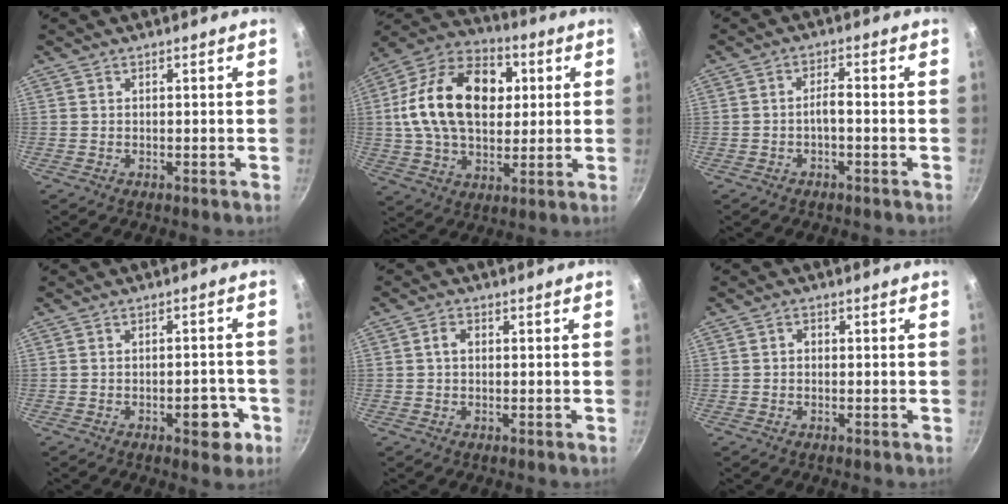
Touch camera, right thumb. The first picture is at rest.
{"total": 22.9, "force": [3.7, 15.5, 16.5], "torque": [-0.256, 0.019, 0.050]}
{"total": 2.6, "force": [-1.1, 0.8, 2.2], "torque": [-0.041, 0.019, -0.022]}
{"total": 6.2, "force": [-2.5, 3.0, 4.7], "torque": [-0.041, 0.018, -0.028]}
{"total": 1.8, "force": [0.1, 1.3, 1.2], "torque": [-0.020, 0.005, -0.001]}
{"total": 1.1, "force": [-0.2, 0.9, 0.6], "torque": [-0.010, 0.005, -0.005]}